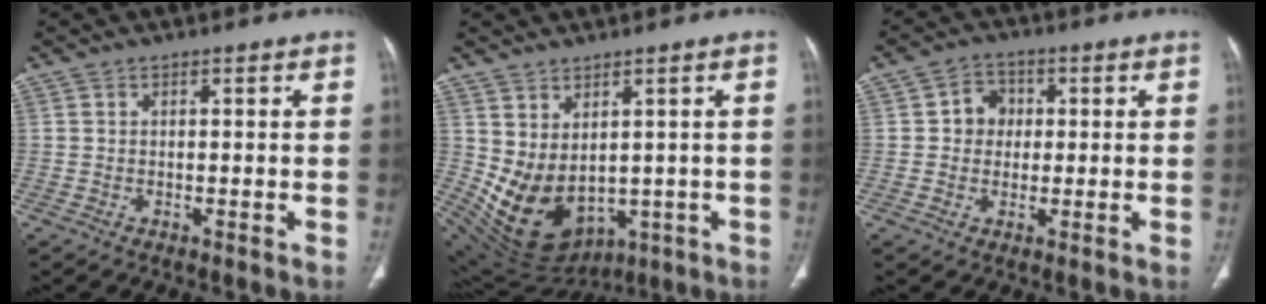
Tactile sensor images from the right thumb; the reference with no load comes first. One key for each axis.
{"total": 12.6, "fx": -0.2, "fy": 8.7, "fz": 9.2, "tx": -0.153, "ty": -0.014, "tz": 0.039}
{"total": 5.2, "fx": 0.5, "fy": 4.7, "fz": 2.3, "tx": -0.005, "ty": 0.008, "tz": 0.002}